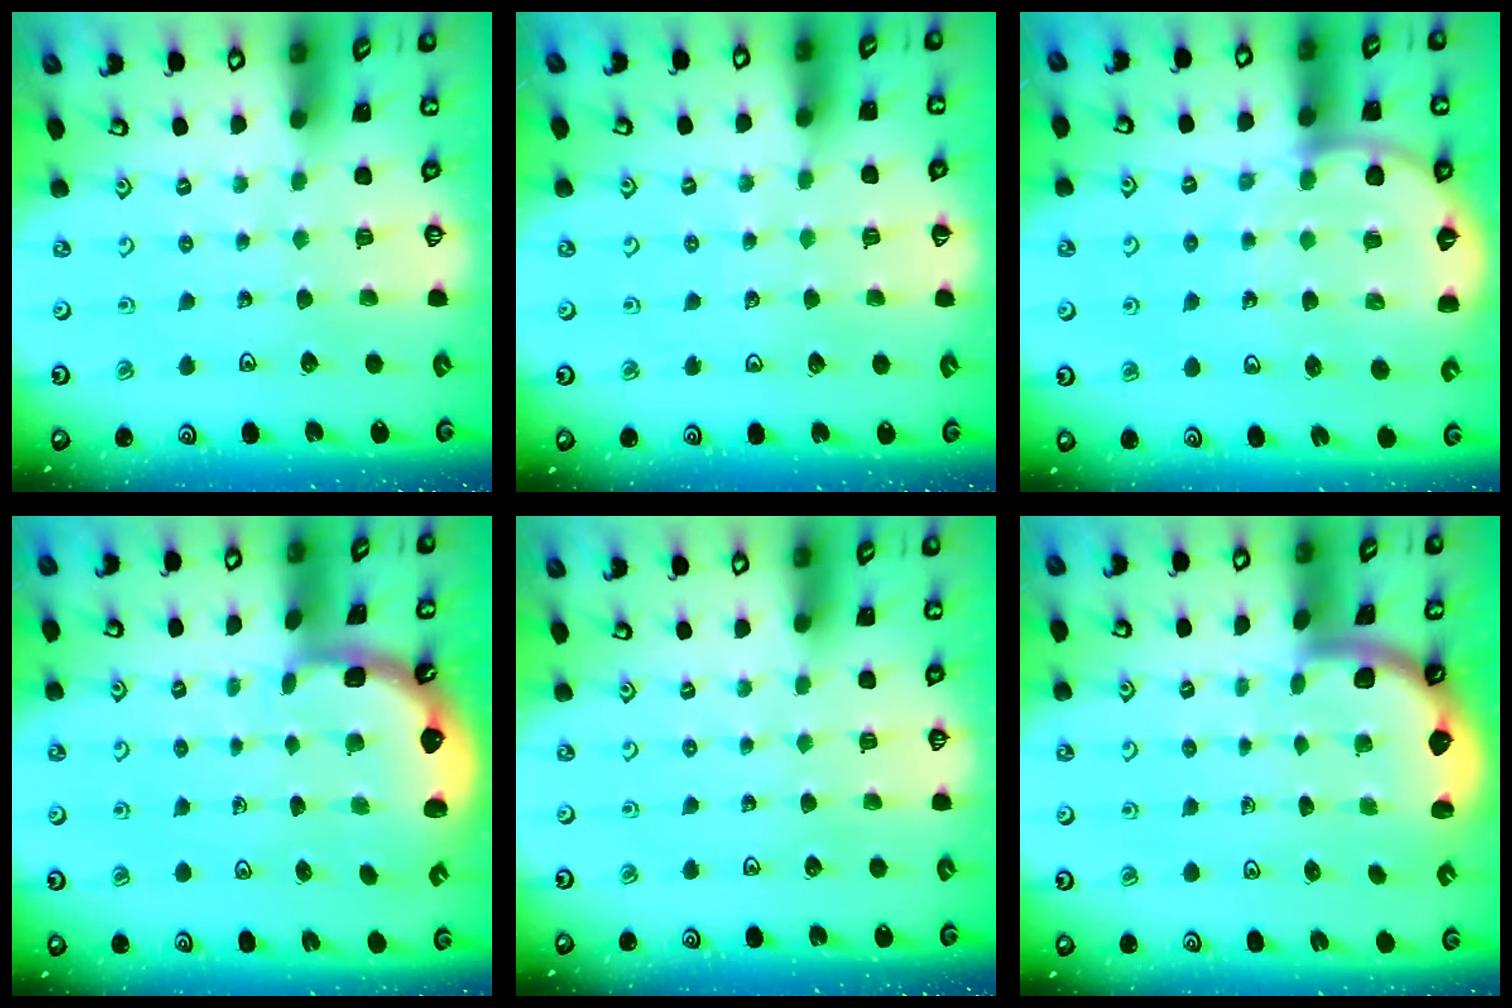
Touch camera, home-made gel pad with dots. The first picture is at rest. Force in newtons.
{"total": 3.1, "press": 3.1, "slide": 0.3}
{"total": 8.8, "press": 8.5, "slide": 2.2}
{"total": 2.4, "press": 1.7, "slide": 1.7}
{"total": 0.0}
{"total": 1.8, "press": 1.8, "slide": 0.3}